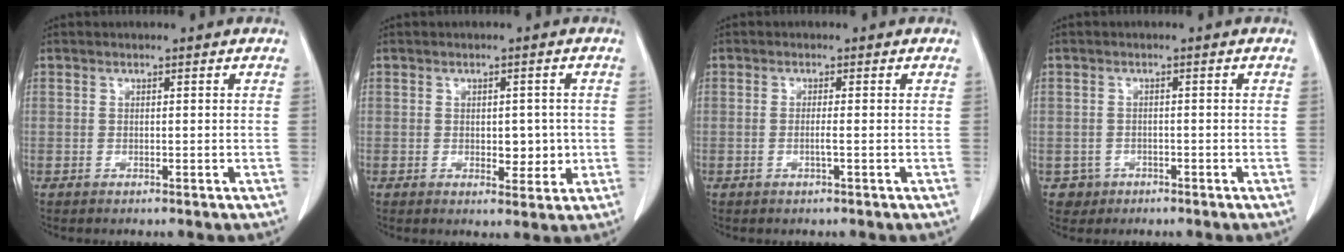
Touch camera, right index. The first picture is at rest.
{"total": 4.0, "force": [-0.4, 2.2, 3.3], "torque": [-0.035, -0.001, 0.001]}
{"total": 1.2, "force": [-0.4, -0.2, 1.1], "torque": [-0.023, -0.001, -0.008]}
{"total": 2.5, "force": [-1.1, 2.2, -0.2], "torque": [0.007, 0.012, -0.017]}